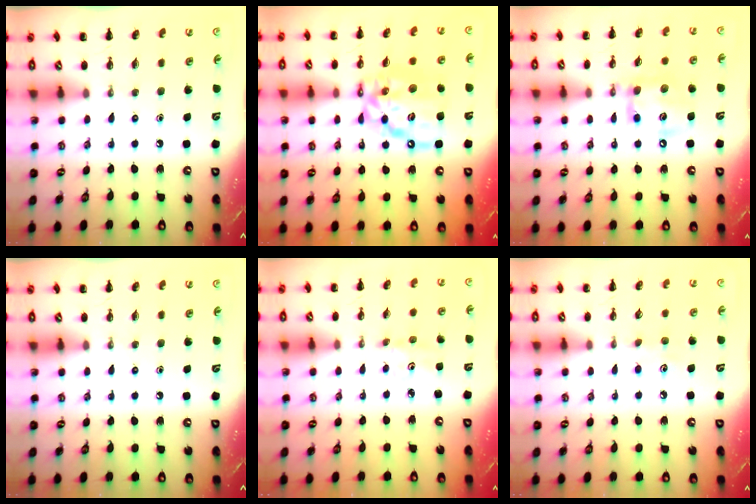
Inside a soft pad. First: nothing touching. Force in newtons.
{"total": 12.6, "press": 12.2, "slide": 3.4}
{"total": 12.6, "press": 12.5, "slide": 1.9}
{"total": 0.0}
{"total": 1.9, "press": 1.9, "slide": 0.4}
{"total": 5.3, "press": 5.1, "slide": 1.4}